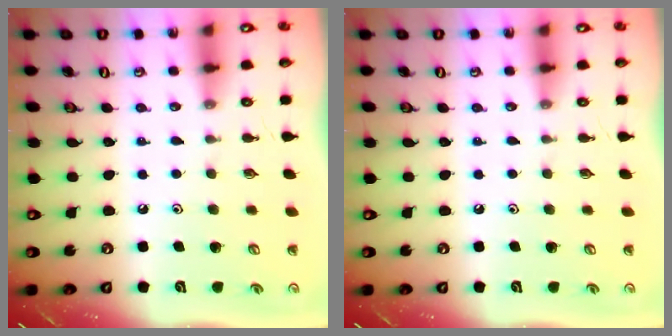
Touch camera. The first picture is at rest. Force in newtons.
{"total": 0.0}